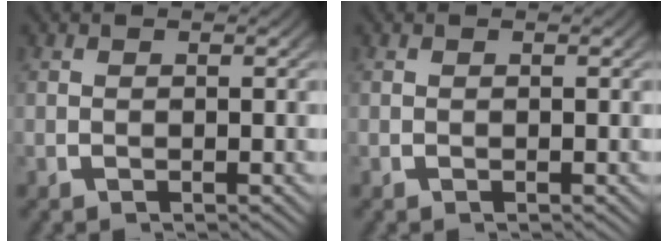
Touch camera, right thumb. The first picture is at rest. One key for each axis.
{"total": 0.0}